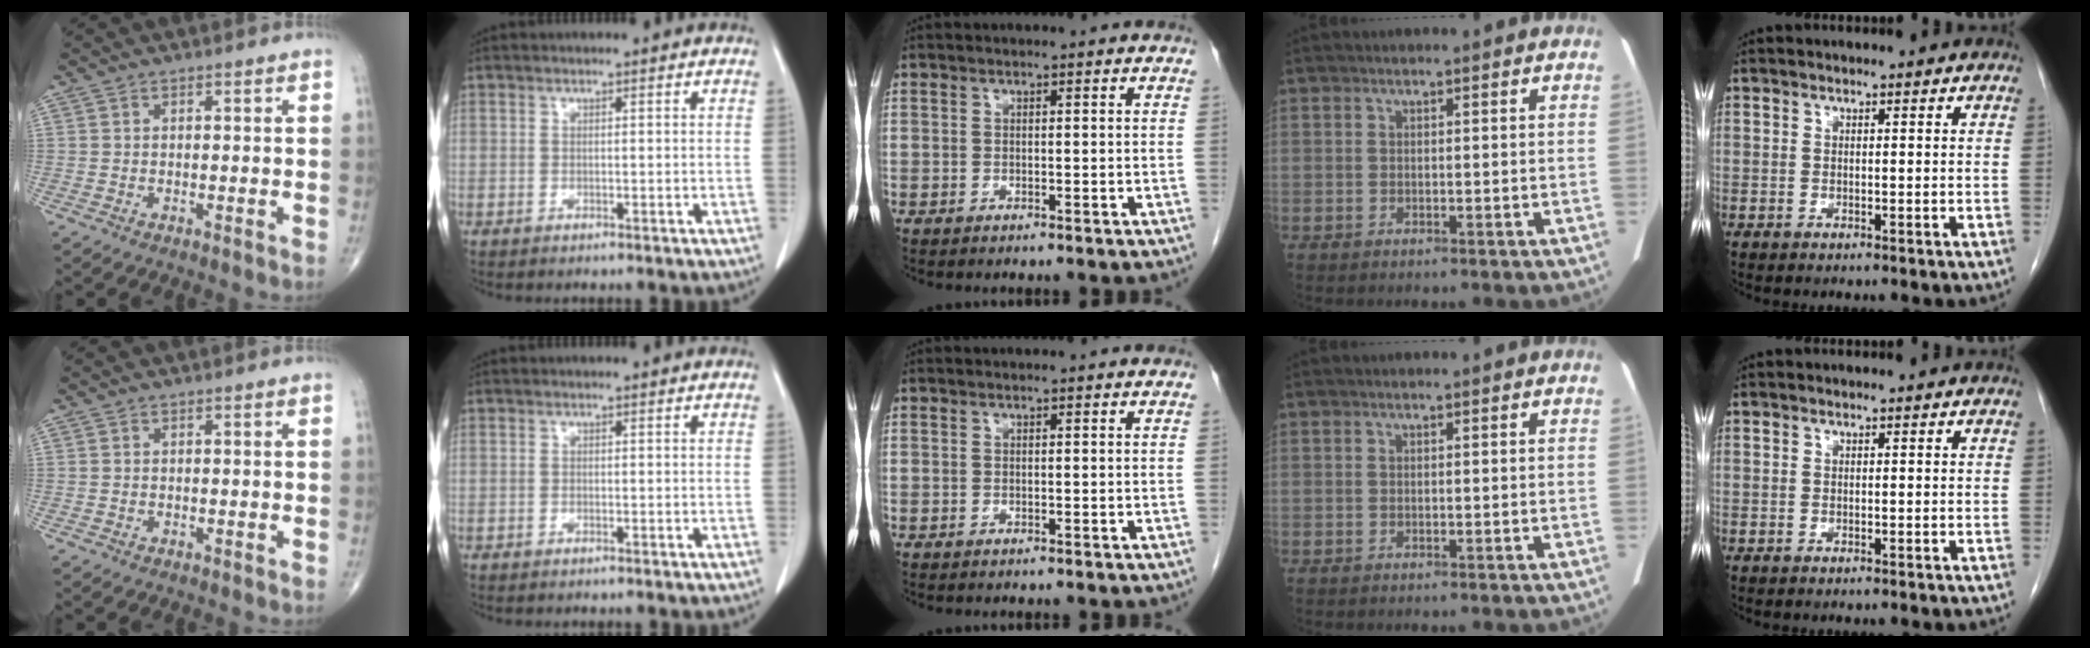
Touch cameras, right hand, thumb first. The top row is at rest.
{}